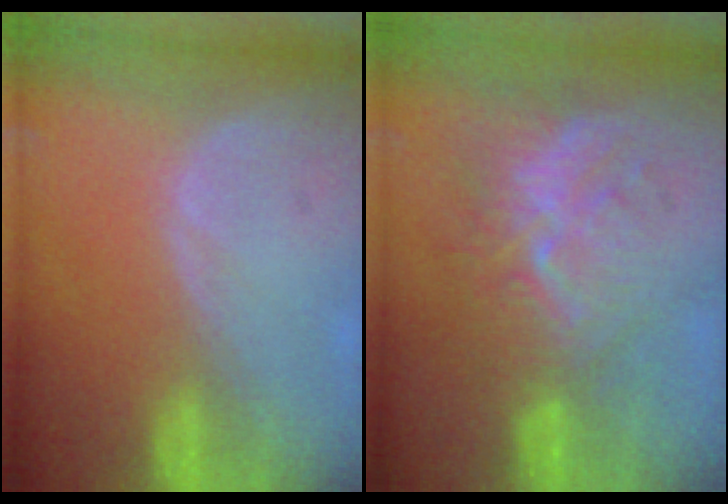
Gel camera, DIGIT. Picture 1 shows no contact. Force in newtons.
{"total": 9.9, "press": 8.6, "slide": 4.9}